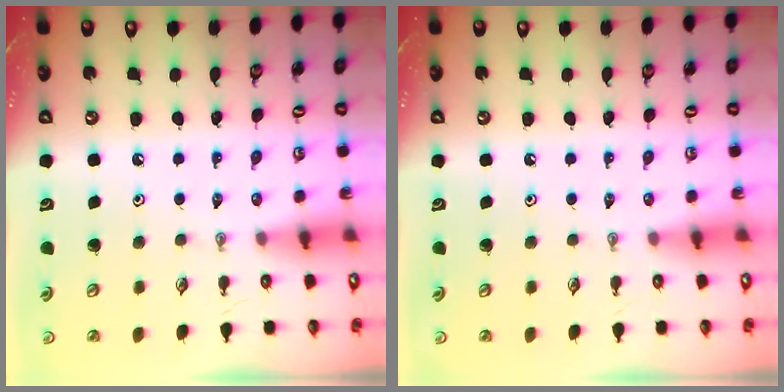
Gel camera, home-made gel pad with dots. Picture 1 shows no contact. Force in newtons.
{"total": 0.0}